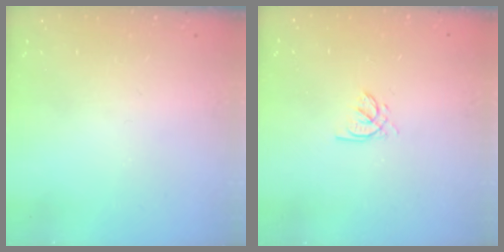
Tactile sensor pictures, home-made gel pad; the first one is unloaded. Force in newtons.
{"total": 1.5, "press": 1.5, "slide": 0.2}